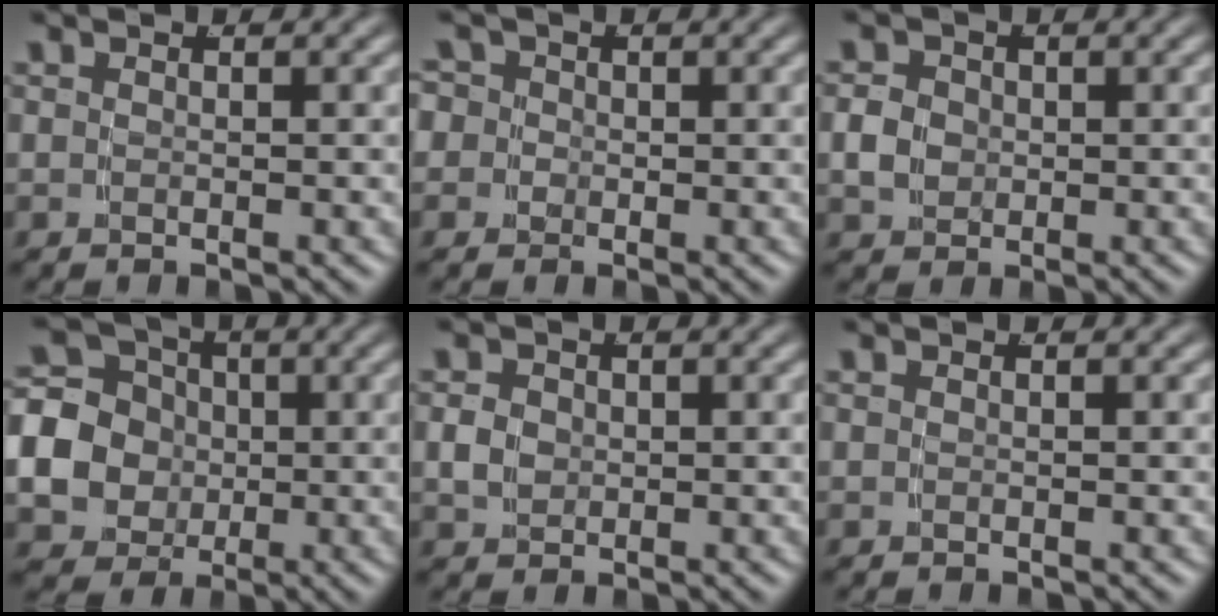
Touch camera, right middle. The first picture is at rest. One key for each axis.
{"total": 5.2, "fx": -0.3, "fy": 4.9, "fz": 1.5, "tx": -0.043, "ty": -0.008, "tz": -0.020}
{"total": 2.4, "fx": -0.1, "fy": 2.0, "fz": 1.2, "tx": -0.025, "ty": -0.002, "tz": -0.001}
{"total": 13.1, "fx": -0.5, "fy": 11.8, "fz": 5.6, "tx": -0.133, "ty": -0.039, "tz": -0.015}
{"total": 1.5, "fx": 0.0, "fy": 1.2, "fz": 0.9, "tx": -0.016, "ty": 0.001, "tz": 0.002}
{"total": 0.0}